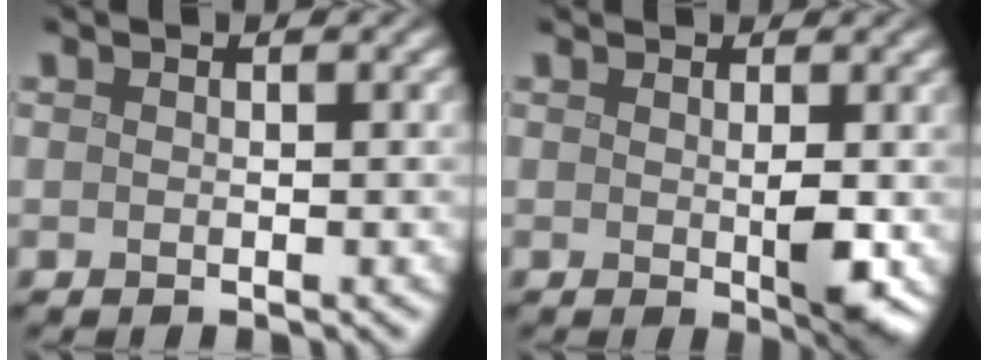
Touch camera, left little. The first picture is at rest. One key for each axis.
{"total": 2.3, "fx": 0.5, "fy": 0.4, "fz": 2.2, "tx": -0.036, "ty": -0.007, "tz": 0.012}